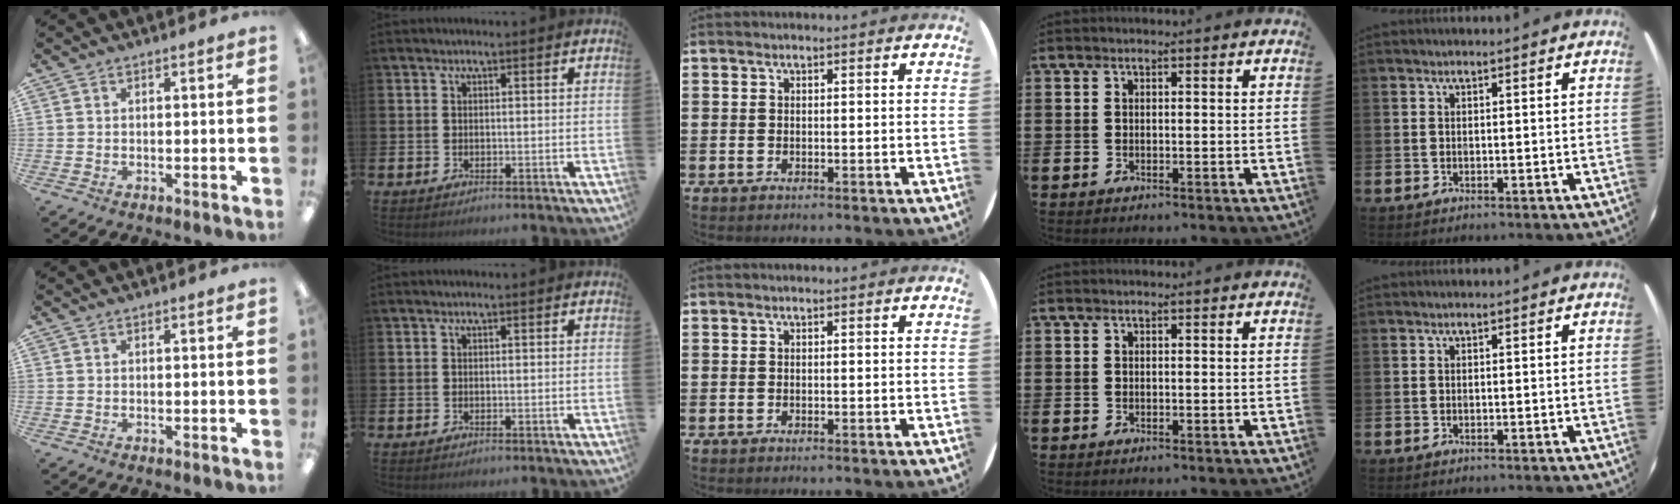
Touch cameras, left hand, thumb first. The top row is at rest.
{}